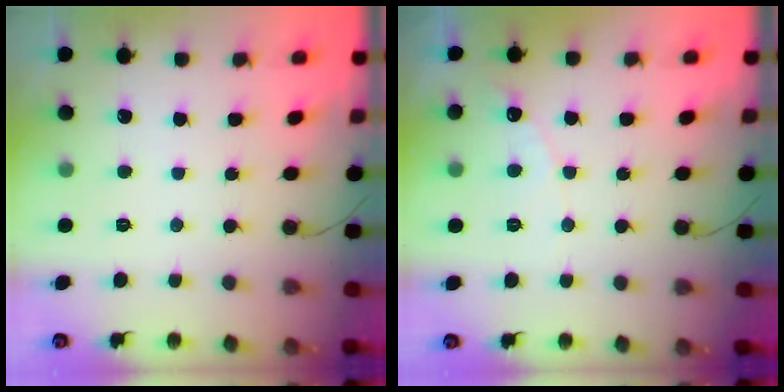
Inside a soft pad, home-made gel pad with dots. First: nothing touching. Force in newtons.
{"total": 4.7, "press": 4.7, "slide": 0.3}